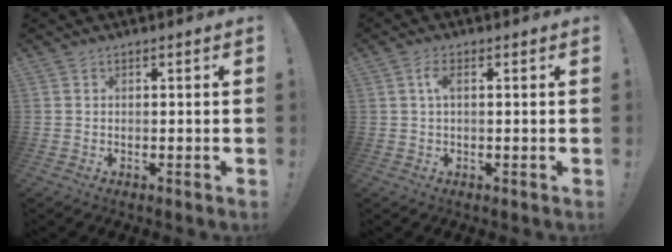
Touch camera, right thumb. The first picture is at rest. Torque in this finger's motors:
{"motor_torque": [0.67, 0.59, 0.47, 0.19, 0.08]}